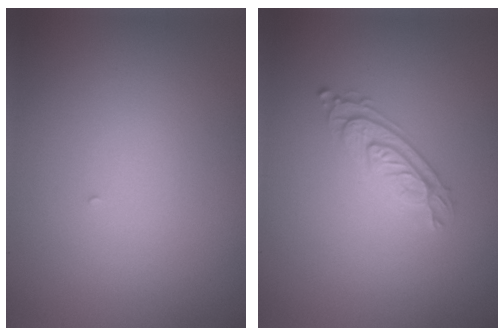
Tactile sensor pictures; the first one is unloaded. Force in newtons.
{"total": 2.8, "press": 2.2, "slide": 1.7}